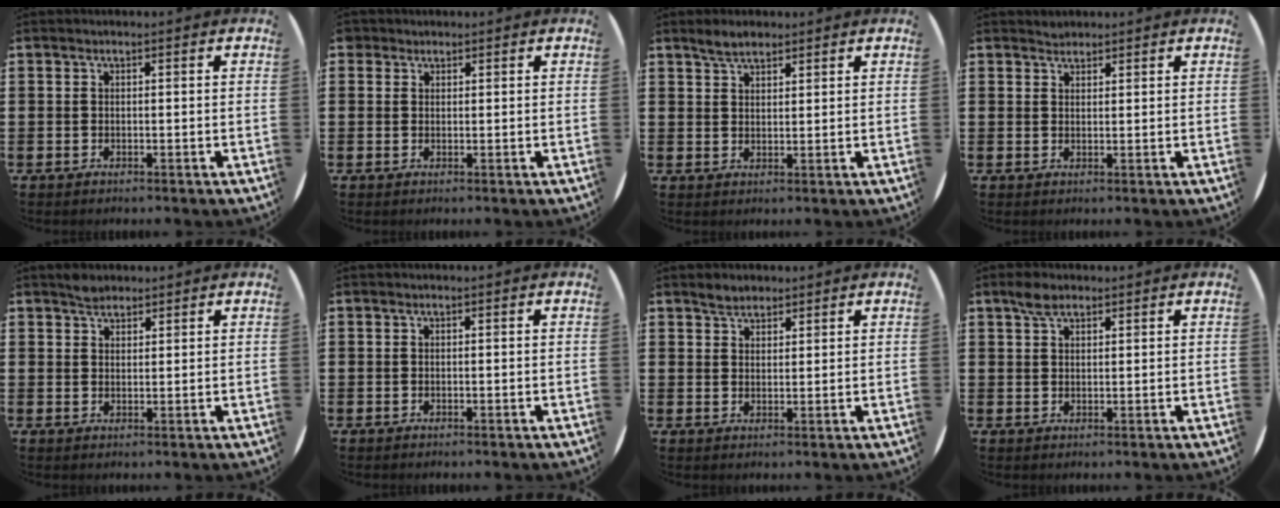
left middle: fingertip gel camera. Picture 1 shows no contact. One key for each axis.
{"total": 1.0, "fx": 0.9, "fy": 0.6, "fz": 0.0, "tx": -0.002, "ty": 0.002, "tz": 0.017}
{"total": 3.0, "fx": 2.6, "fy": 1.2, "fz": 0.9, "tx": -0.015, "ty": 0.003, "tz": 0.048}
{"total": 1.3, "fx": 1.2, "fy": 0.3, "fz": -0.2, "tx": 0.009, "ty": -0.003, "tz": 0.023}
{"total": 2.0, "fx": 1.9, "fy": 0.7, "fz": 0.1, "tx": 0.003, "ty": 0.000, "tz": 0.034}
{"total": 0.0}
{"total": 2.4, "fx": 2.2, "fy": 1.0, "fz": 0.2, "tx": 0.000, "ty": 0.001, "tz": 0.040}
{"total": 2.8, "fx": 2.1, "fy": 1.3, "fz": 1.3, "tx": -0.022, "ty": 0.003, "tz": 0.037}